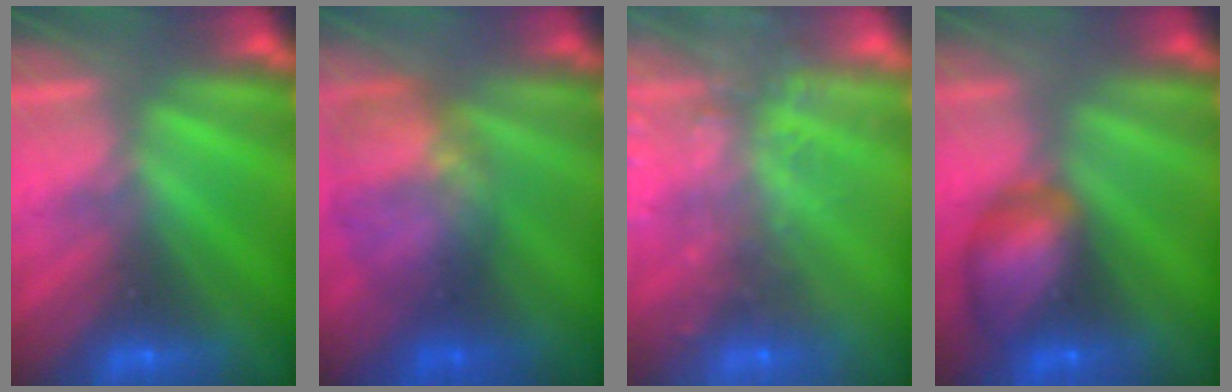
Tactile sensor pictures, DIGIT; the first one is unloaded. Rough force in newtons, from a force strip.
{"total": 9.3}
{"total": 9.4}
{"total": 5.9}